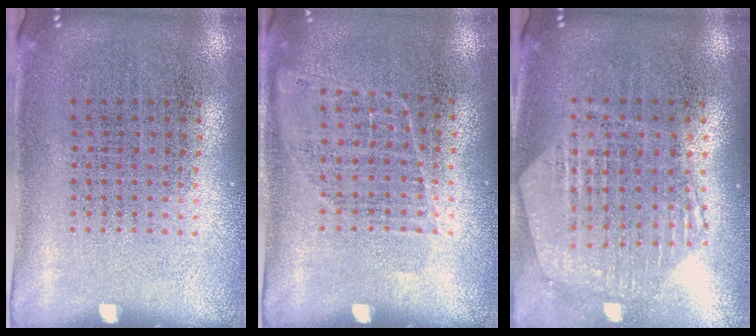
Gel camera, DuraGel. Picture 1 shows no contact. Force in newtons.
{"total": 1.0, "press": 0.9, "slide": 0.6}
{"total": 1.2, "press": 1.2, "slide": 0.1}